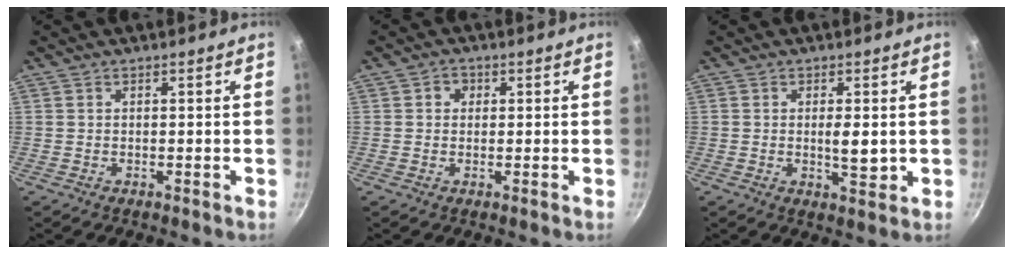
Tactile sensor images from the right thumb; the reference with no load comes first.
{"total": 2.3, "force": [0.5, 2.1, 0.9], "torque": [0.001, 0.001, 0.004]}
{"total": 4.3, "force": [0.2, 1.6, 4.0], "torque": [-0.064, -0.008, 0.005]}